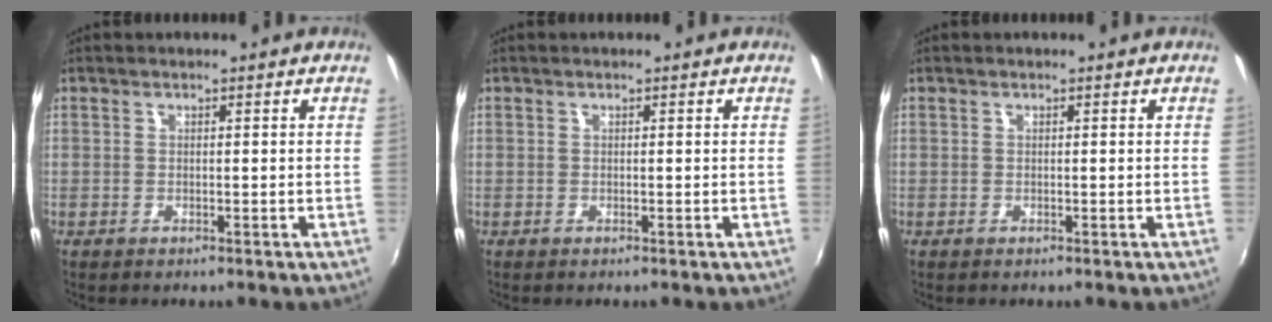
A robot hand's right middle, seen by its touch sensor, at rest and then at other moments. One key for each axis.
{"total": 0.0}
{"total": 0.0}